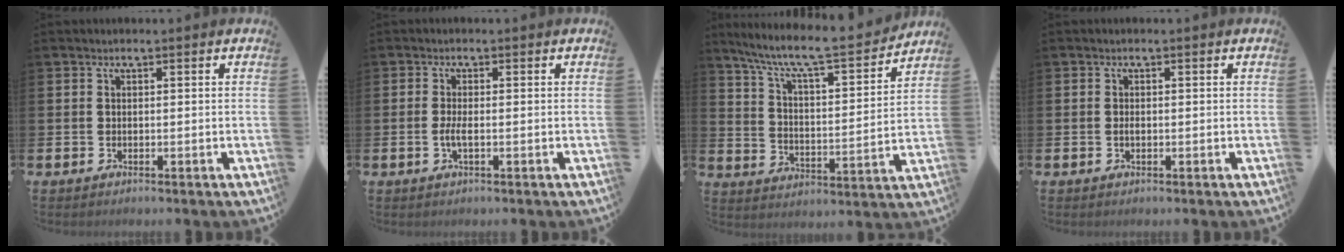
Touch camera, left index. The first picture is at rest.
{"total": 1.8, "force": [-0.4, 0.4, 1.7], "torque": [-0.032, 0.001, -0.008]}
{"total": 9.3, "force": [8.2, 1.4, 4.2], "torque": [-0.107, -0.058, 0.132]}
{"total": 0.7, "force": [-0.1, 0.4, 0.6], "torque": [-0.005, -0.002, -0.005]}